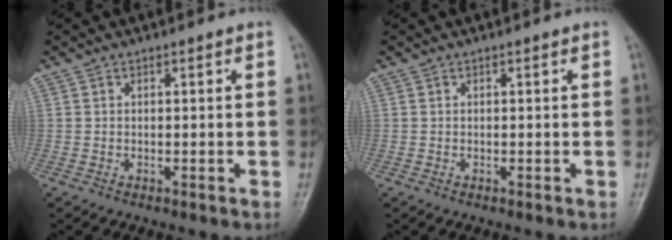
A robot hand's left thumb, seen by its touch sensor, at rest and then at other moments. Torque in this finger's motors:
{"motor_torque": [0.00, 0.00, 0.05, 0.03, 0.00]}